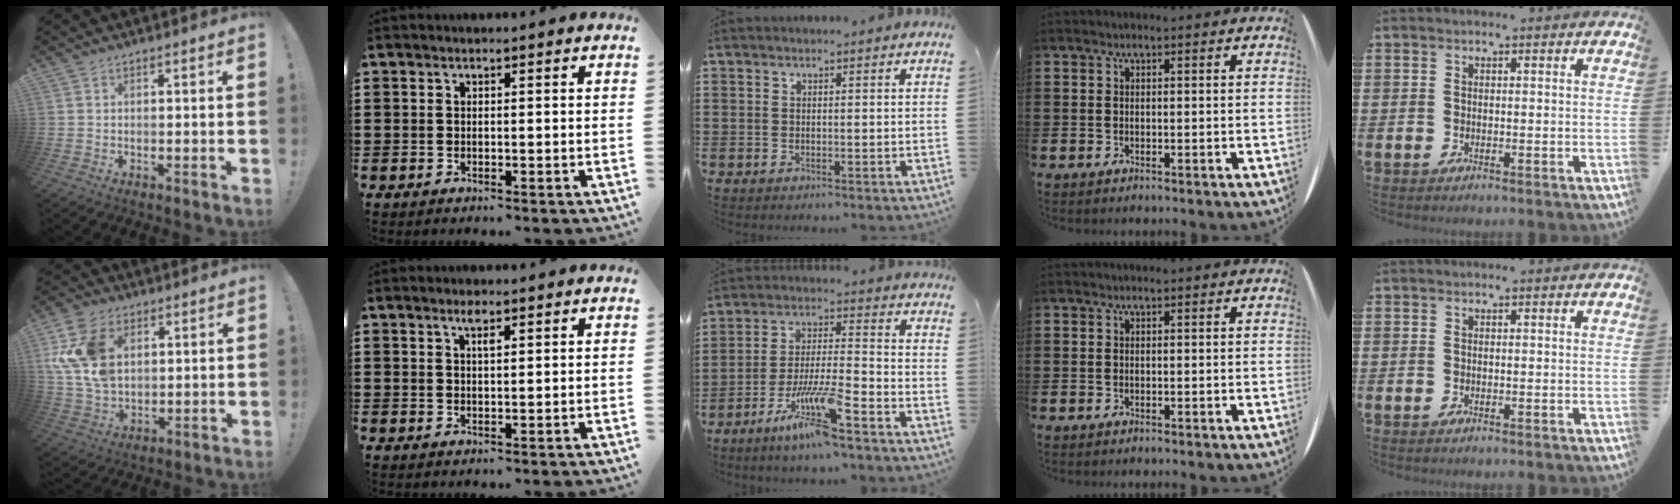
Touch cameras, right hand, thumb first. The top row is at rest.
{"thumb": {"total": 16.2, "force": [4.6, 11.4, 10.6], "torque": [-0.214, -0.008, 0.092]}, "index": {"total": 2.1, "force": [1.3, 0.4, 1.6], "torque": [-0.026, -0.001, 0.019]}, "middle": {"total": 10.2, "force": [-6.9, 0.8, 7.5], "torque": [-0.152, -0.007, -0.134]}}